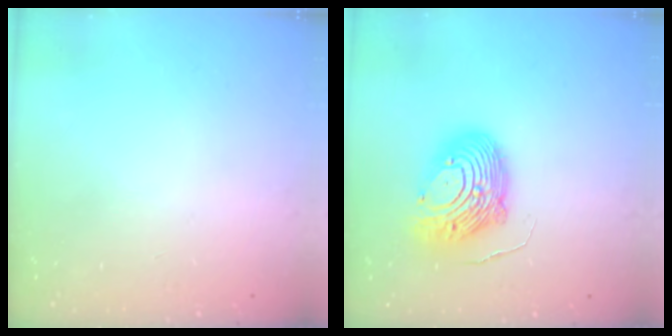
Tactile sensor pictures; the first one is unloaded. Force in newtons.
{"total": 12.3, "press": 12.2, "slide": 1.2}